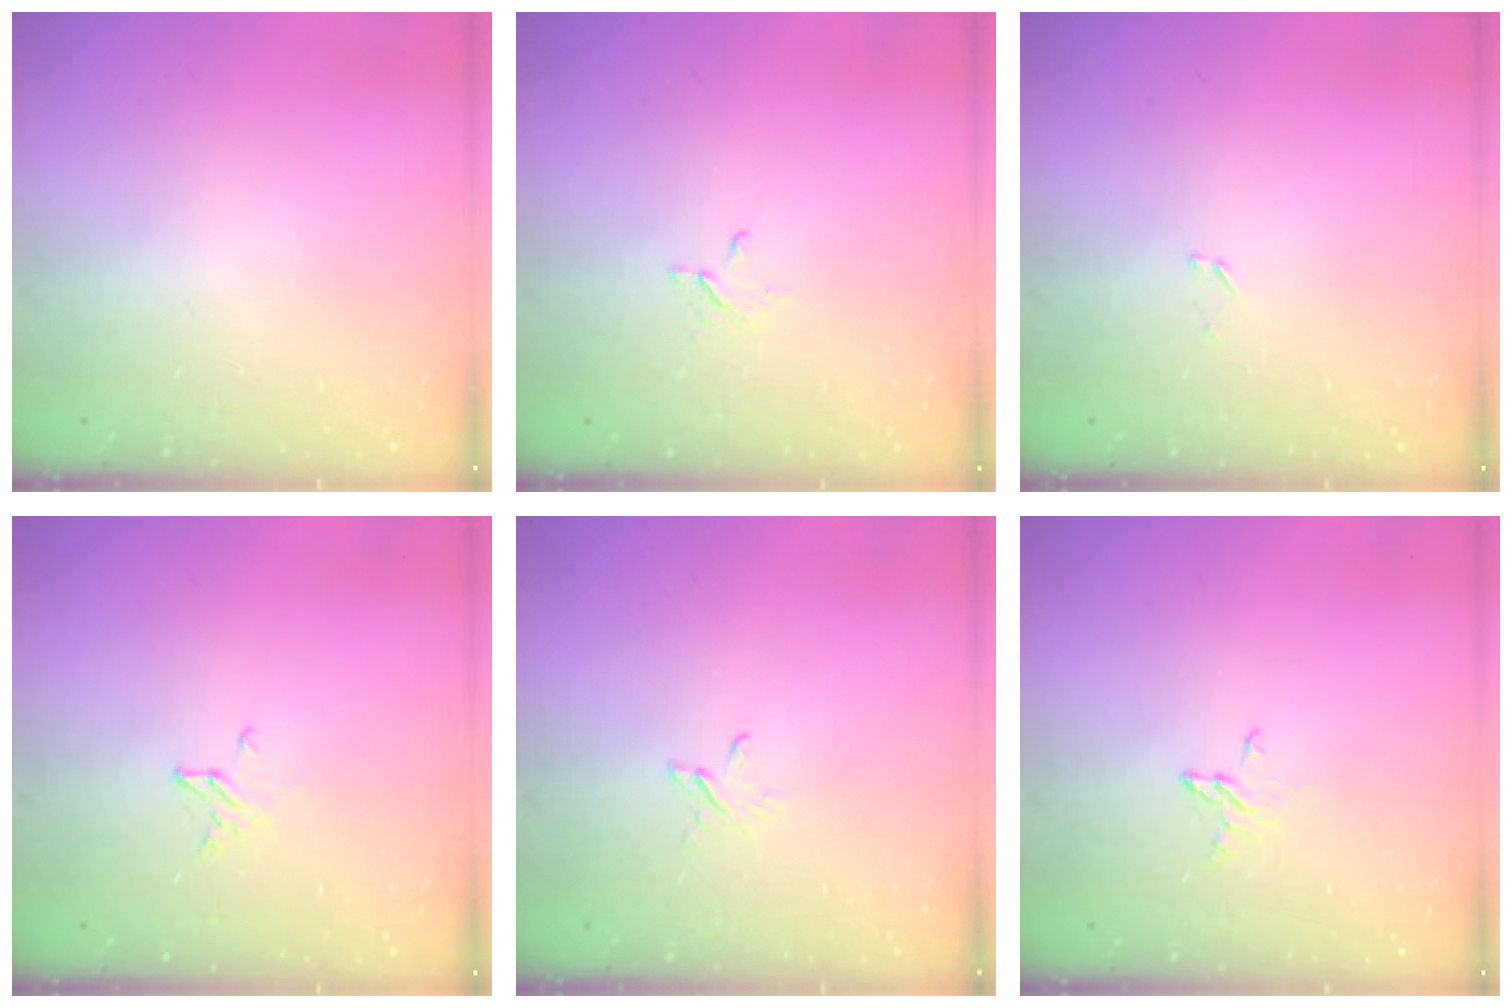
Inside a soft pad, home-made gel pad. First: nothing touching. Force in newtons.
{"total": 2.6, "press": 2.6, "slide": 0.3}
{"total": 1.6, "press": 1.6, "slide": 0.2}
{"total": 2.3, "press": 2.2, "slide": 0.2}
{"total": 2.4, "press": 2.4, "slide": 0.3}
{"total": 3.4, "press": 3.4, "slide": 0.4}